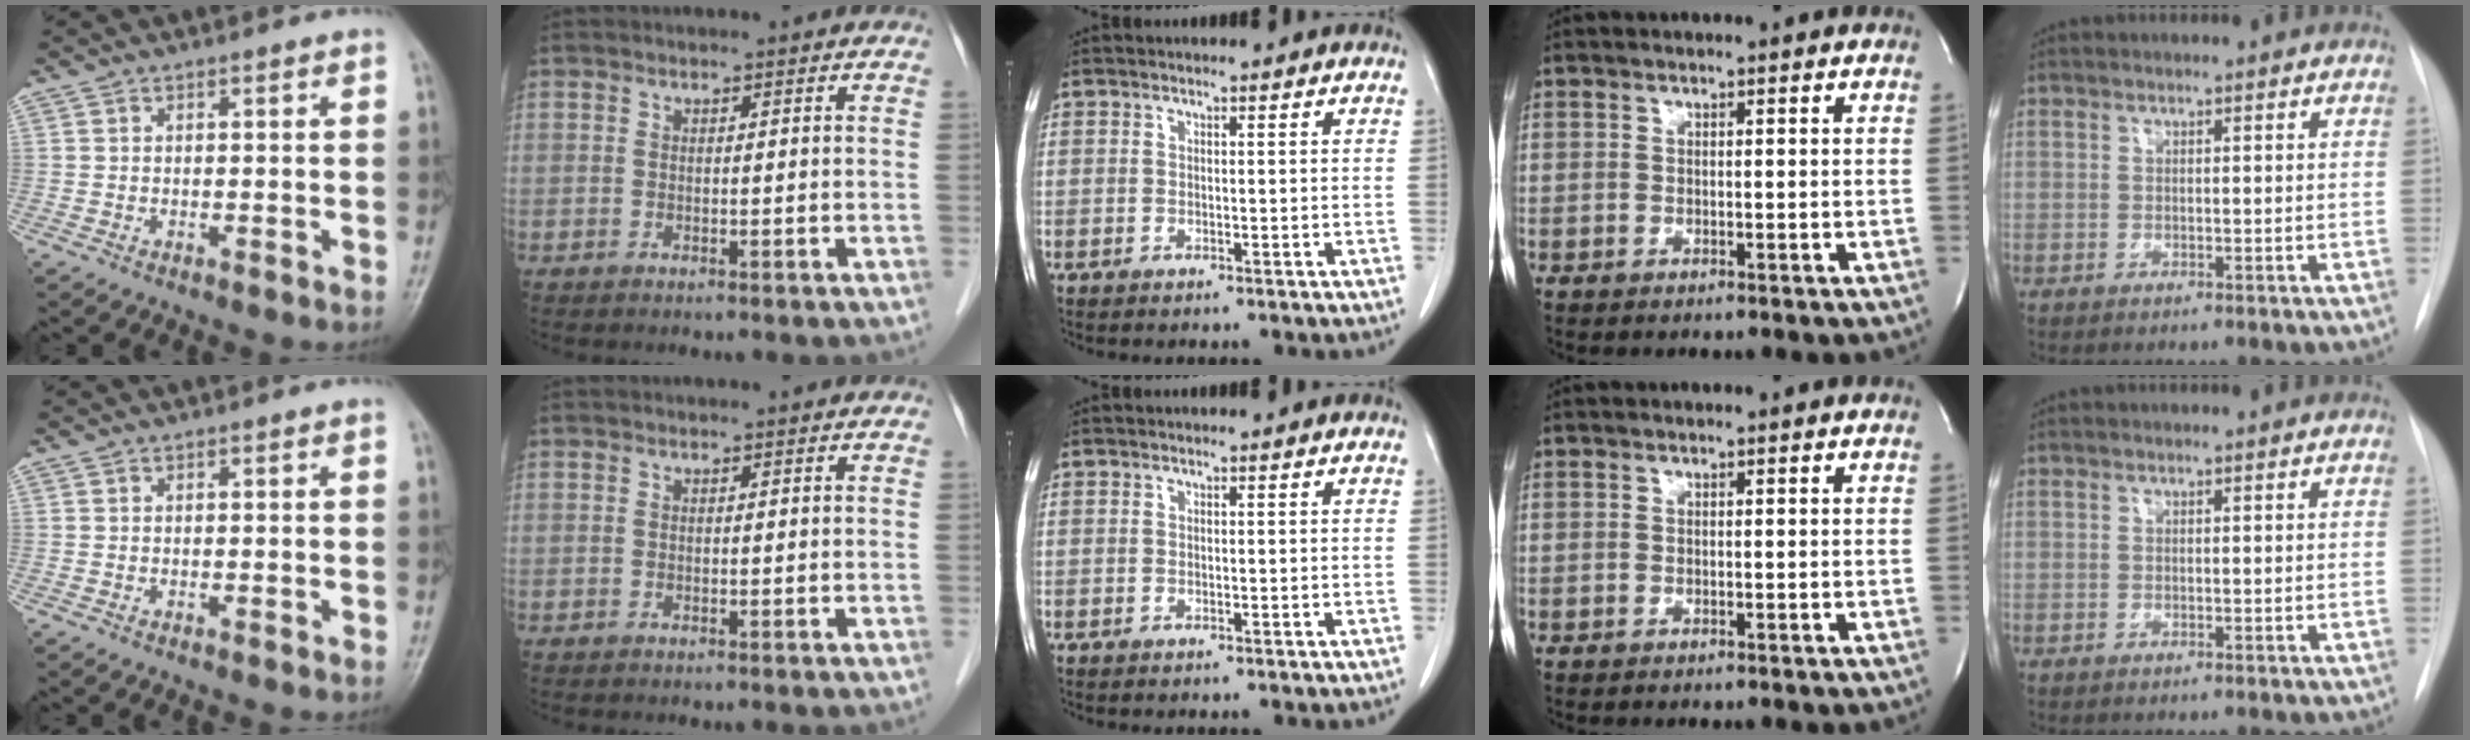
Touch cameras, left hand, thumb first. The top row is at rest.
{}